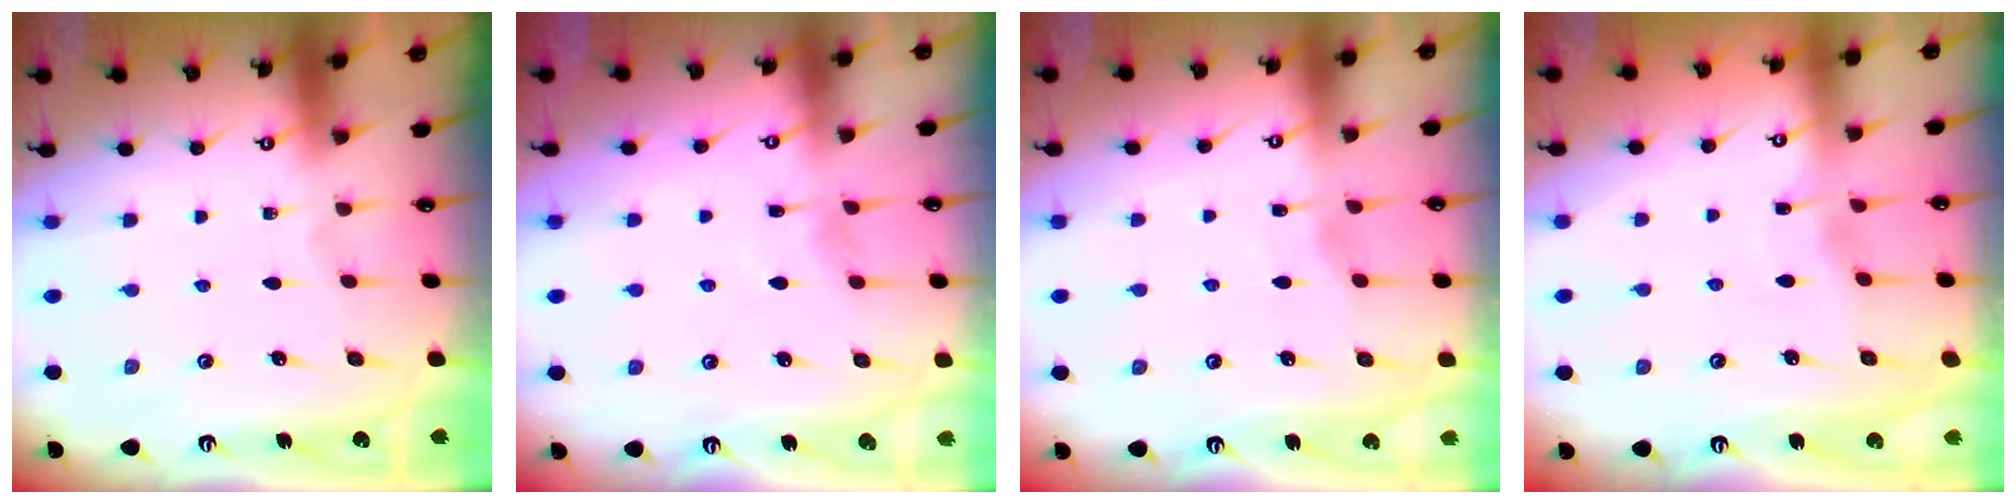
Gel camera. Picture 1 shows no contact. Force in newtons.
{"total": 5.1, "press": 5.0, "slide": 0.5}
{"total": 2.6, "press": 2.6, "slide": 0.3}
{"total": 2.9, "press": 2.9, "slide": 0.3}